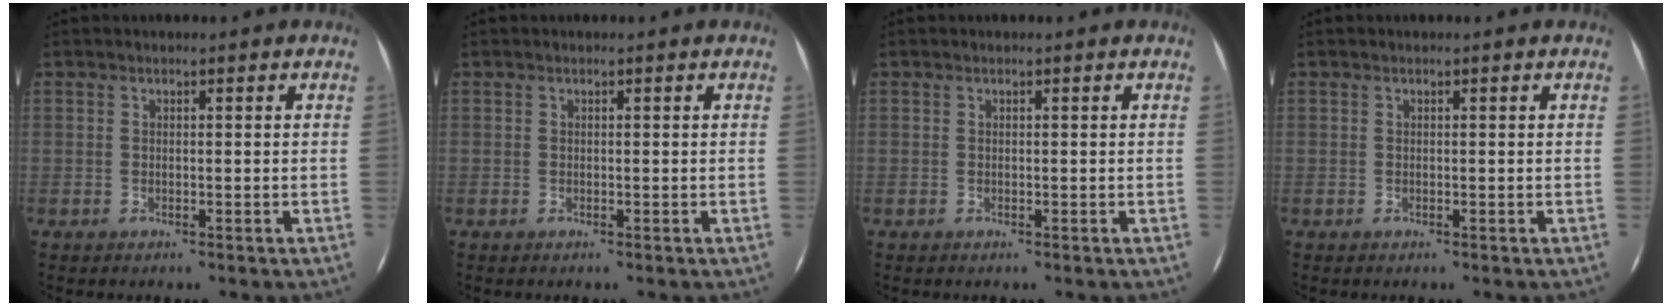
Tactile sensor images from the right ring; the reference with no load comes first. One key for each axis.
{"total": 0.0}
{"total": 0.0}
{"total": 0.0}